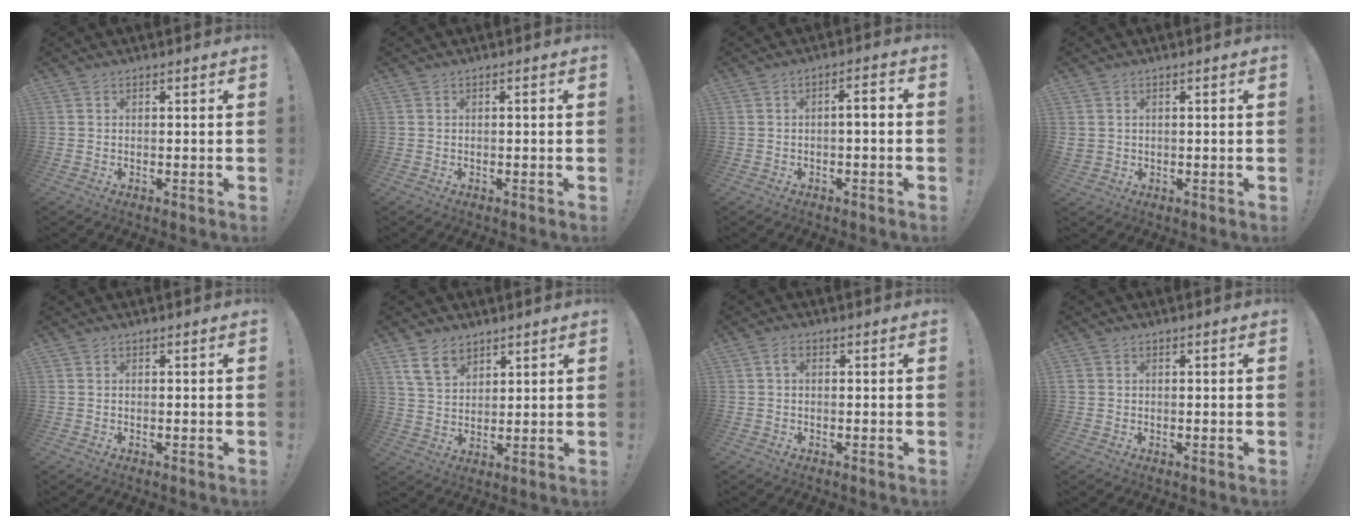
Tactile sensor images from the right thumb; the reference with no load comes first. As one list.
[{"total": 0.7, "force": [-0.3, 0.0, 0.6], "torque": [-0.019, 0.004, -0.005]}, {"total": 3.3, "force": [-1.4, 0.6, 2.9], "torque": [-0.057, 0.010, -0.025]}, {"total": 2.0, "force": [0.5, 1.8, 0.8], "torque": [-0.010, 0.000, 0.011]}, {"total": 0.0}, {"total": 8.9, "force": [6.0, 5.3, 3.8], "torque": [-0.072, -0.023, 0.119]}, {"total": 1.8, "force": [0.3, 1.1, 1.4], "torque": [-0.024, 0.004, 0.004]}, {"total": 0.9, "force": [0.0, 0.9, 0.2], "torque": [-0.007, 0.005, 0.001]}]